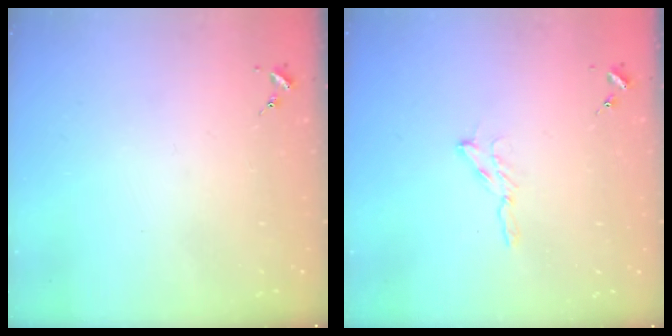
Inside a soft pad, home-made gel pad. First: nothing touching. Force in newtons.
{"total": 5.2, "press": 5.2, "slide": 0.5}